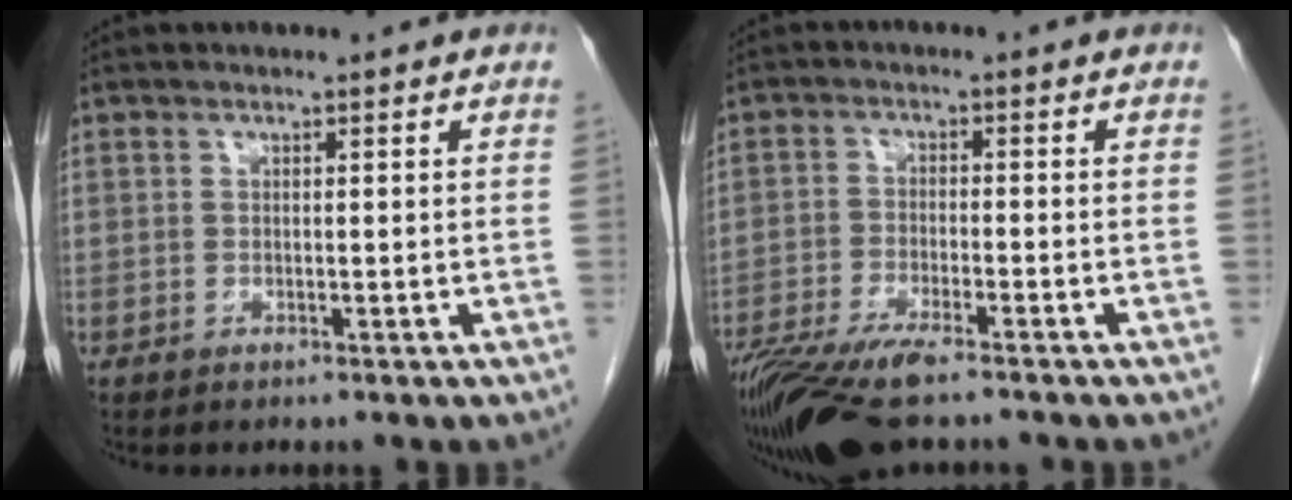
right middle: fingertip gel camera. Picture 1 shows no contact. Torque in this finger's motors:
{"motor_torque": [0.91, -0.79, 0.16, 0.06]}